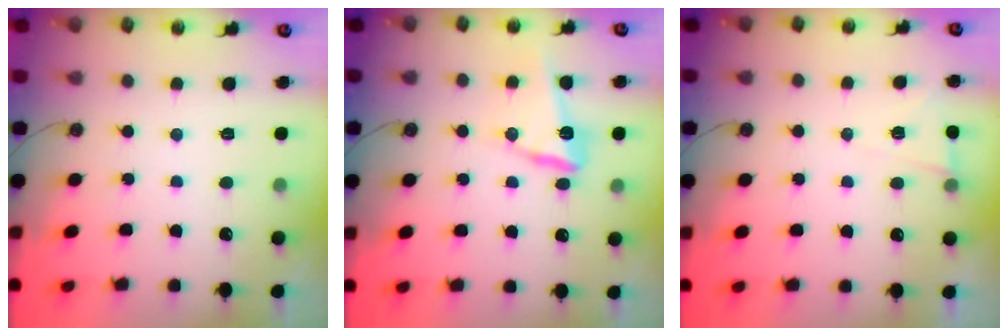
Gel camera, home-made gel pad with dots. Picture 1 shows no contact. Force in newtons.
{"total": 11.7, "press": 11.6, "slide": 1.3}
{"total": 5.0, "press": 3.5, "slide": 3.6}